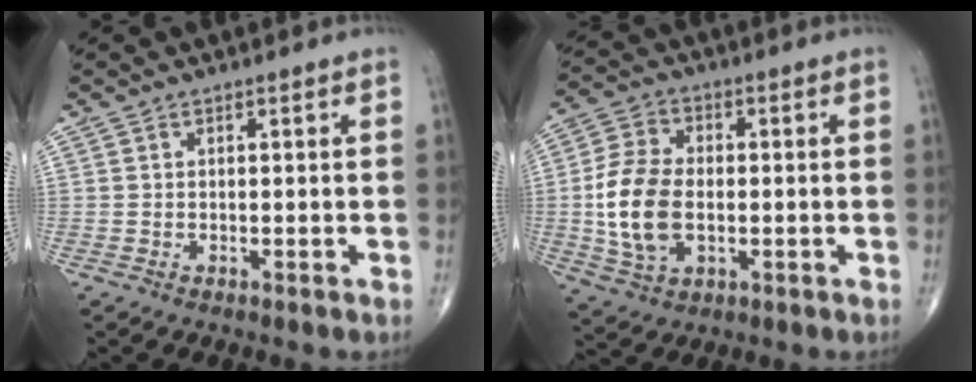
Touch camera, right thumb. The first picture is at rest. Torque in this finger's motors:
{"motor_torque": [-0.27, 1.08, 1.08, -0.17, 0.40]}